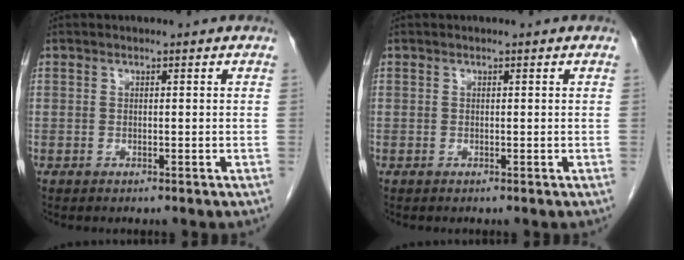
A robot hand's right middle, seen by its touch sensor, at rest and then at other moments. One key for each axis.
{"total": 0.0}